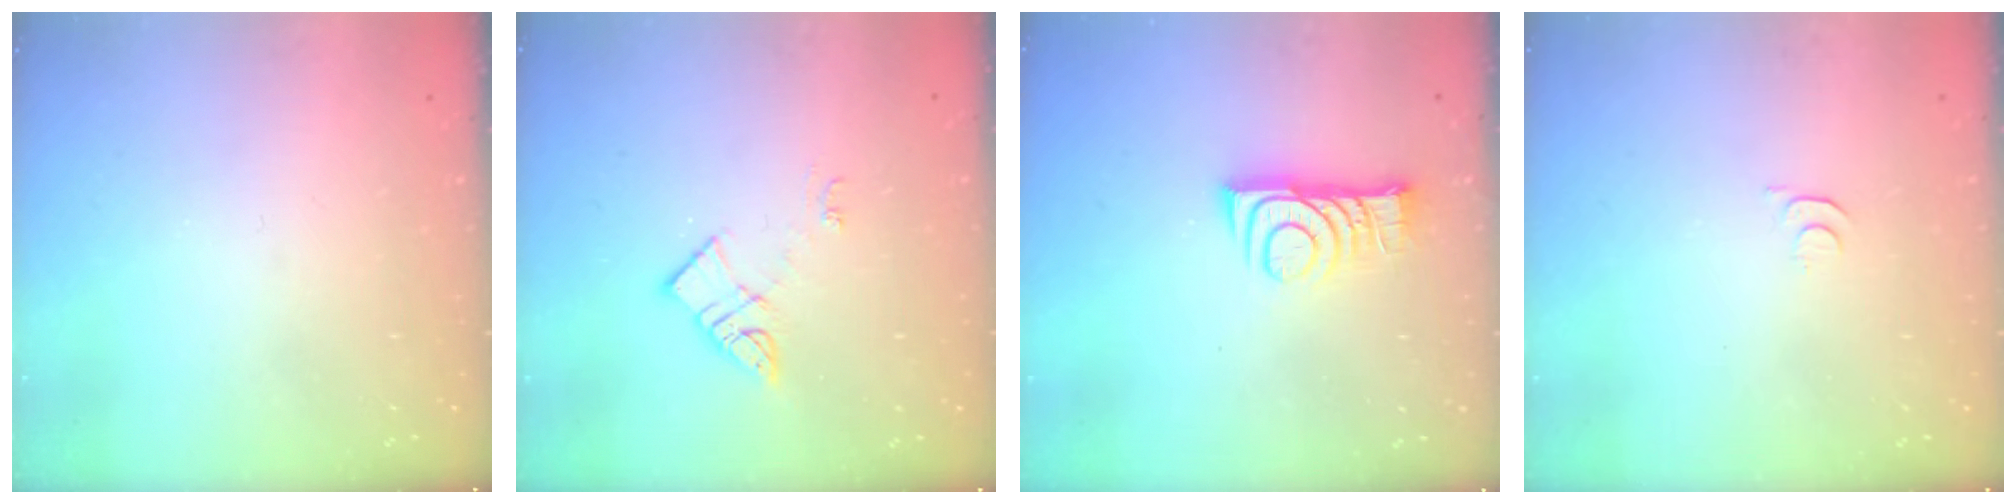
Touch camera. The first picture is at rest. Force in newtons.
{"total": 6.4, "press": 6.4, "slide": 0.6}
{"total": 8.8, "press": 8.8, "slide": 0.8}
{"total": 3.5, "press": 3.5, "slide": 0.5}